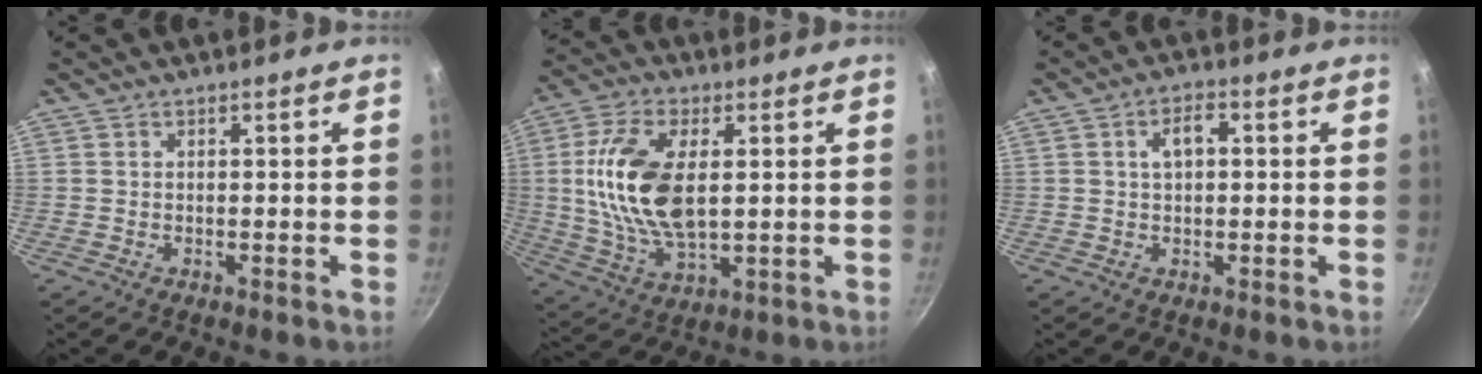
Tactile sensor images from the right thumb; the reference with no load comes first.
{"total": 16.7, "force": [2.0, 8.4, 14.3], "torque": [-0.287, -0.007, 0.043]}
{"total": 3.9, "force": [0.8, 2.1, 3.1], "torque": [-0.053, 0.010, 0.012]}